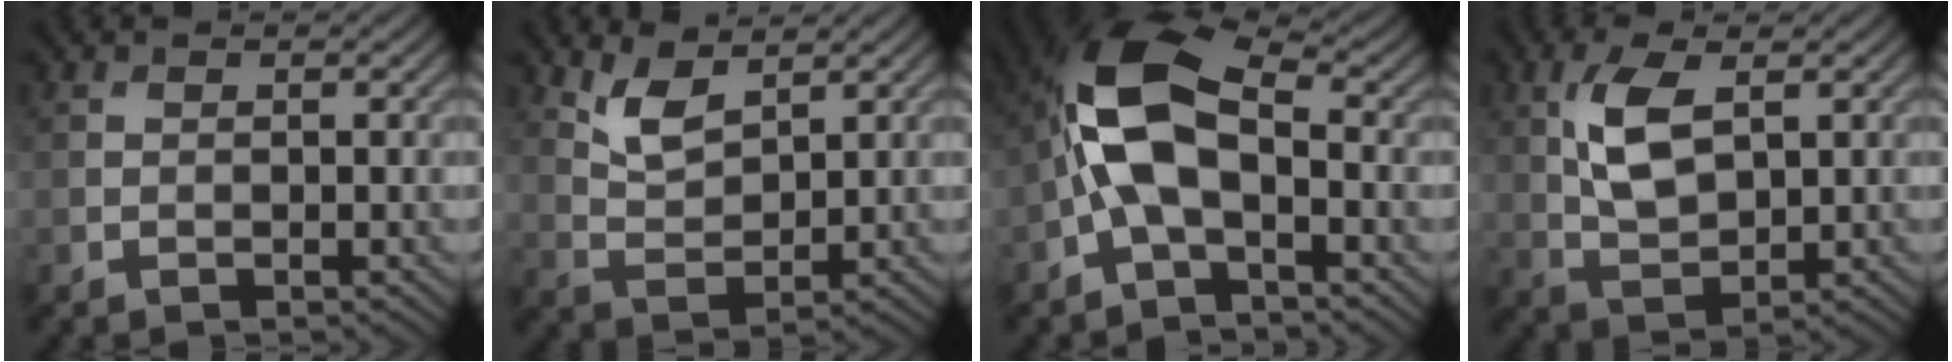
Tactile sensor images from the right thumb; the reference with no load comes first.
{"total": 4.5, "force": [3.0, 1.7, 2.8], "torque": [-0.070, -0.006, 0.065]}
{"total": 9.6, "force": [-0.8, 4.6, 8.4], "torque": [-0.177, 0.028, -0.032]}
{"total": 6.6, "force": [1.9, 3.2, 5.4], "torque": [-0.123, 0.001, 0.041]}